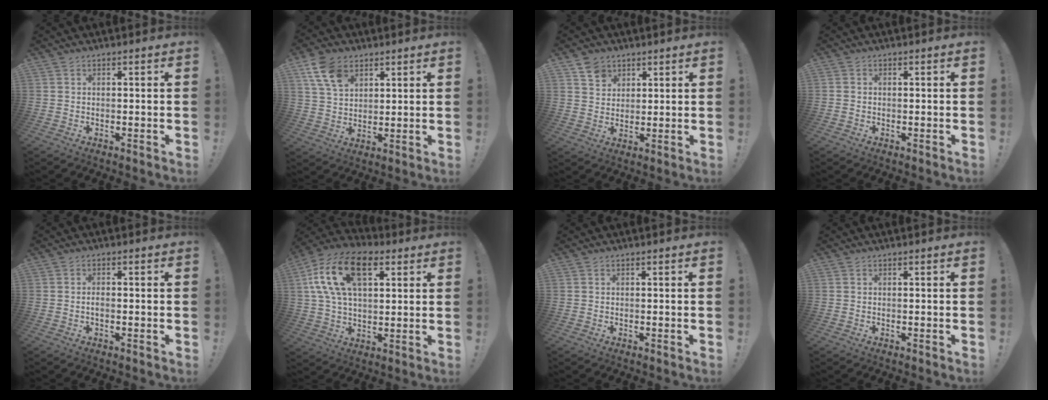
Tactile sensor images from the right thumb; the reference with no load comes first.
{"total": 11.0, "force": [5.9, 7.2, 5.8], "torque": [-0.112, -0.011, 0.120]}
{"total": 6.2, "force": [4.0, 4.6, 1.1], "torque": [-0.018, -0.019, 0.076]}
{"total": 0.8, "force": [-0.2, 0.7, 0.1], "torque": [-0.009, 0.006, -0.003]}
{"total": 1.3, "force": [-0.7, 0.5, 1.0], "torque": [-0.025, 0.005, -0.011]}
{"total": 19.6, "force": [7.4, 11.1, 14.3], "torque": [-0.267, -0.007, 0.130]}
{"total": 0.0}
{"total": 0.0}